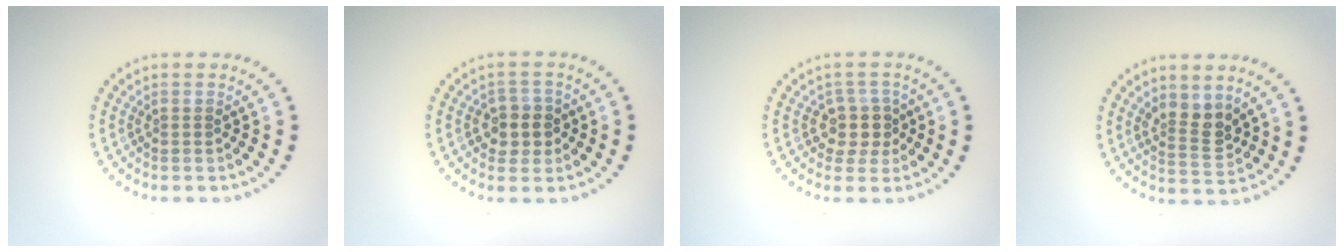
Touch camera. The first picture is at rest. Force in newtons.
{"total": 2.7, "press": 2.5, "slide": 0.8}
{"total": 2.6, "press": 2.1, "slide": 1.5}
{"total": 2.7, "press": 2.5, "slide": 1.1}